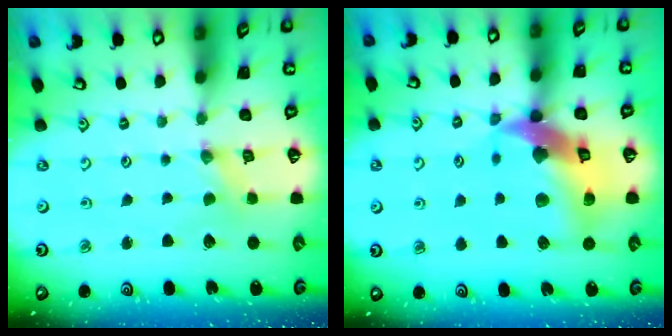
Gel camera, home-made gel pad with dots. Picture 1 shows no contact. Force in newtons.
{"total": 17.0, "press": 16.9, "slide": 2.3}